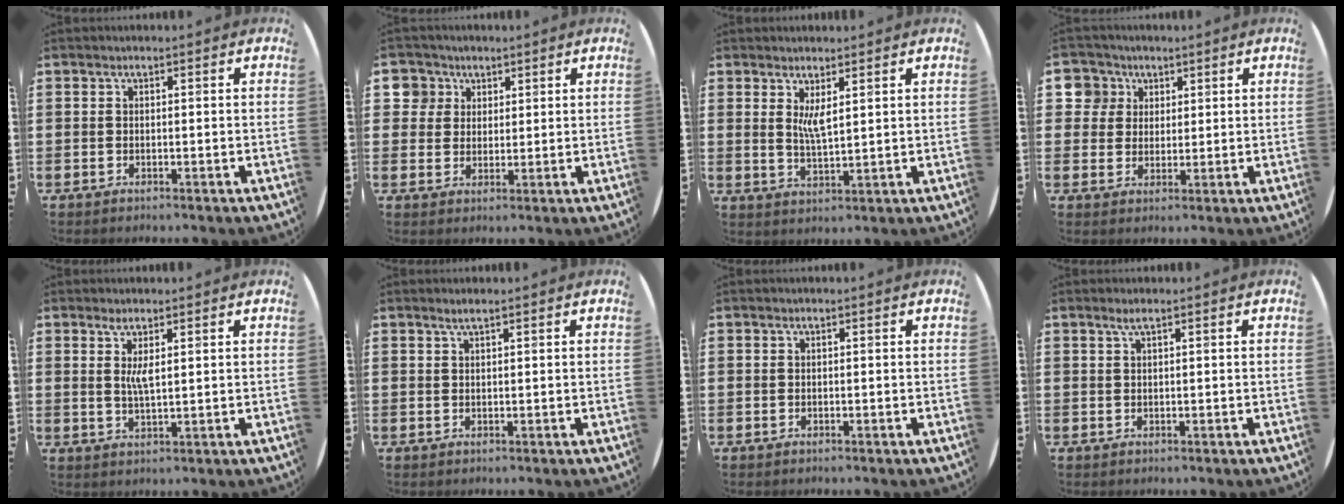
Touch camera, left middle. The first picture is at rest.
{"total": 4.2, "force": [2.2, 3.5, 0.1], "torque": [-0.003, 0.008, 0.039]}
{"total": 3.0, "force": [1.9, 0.4, 2.3], "torque": [-0.050, -0.001, 0.033]}
{"total": 4.7, "force": [2.4, 4.1, 0.1], "torque": [-0.008, 0.010, 0.042]}
{"total": 2.7, "force": [1.2, 0.5, 2.4], "torque": [-0.050, 0.003, 0.020]}
{"total": 1.0, "force": [0.8, 0.0, 0.6], "torque": [-0.011, 0.003, 0.014]}
{"total": 0.0}
{"total": 1.0, "force": [0.5, 0.0, 0.8], "torque": [-0.015, 0.003, 0.009]}